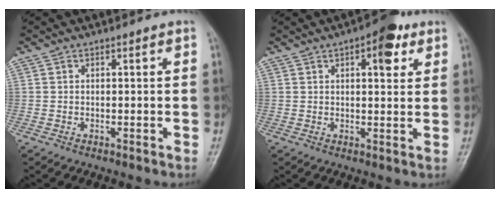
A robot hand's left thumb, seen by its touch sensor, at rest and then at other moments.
{"total": 7.4, "force": [3.5, 3.2, 5.7], "torque": [-0.054, -0.008, 0.040]}